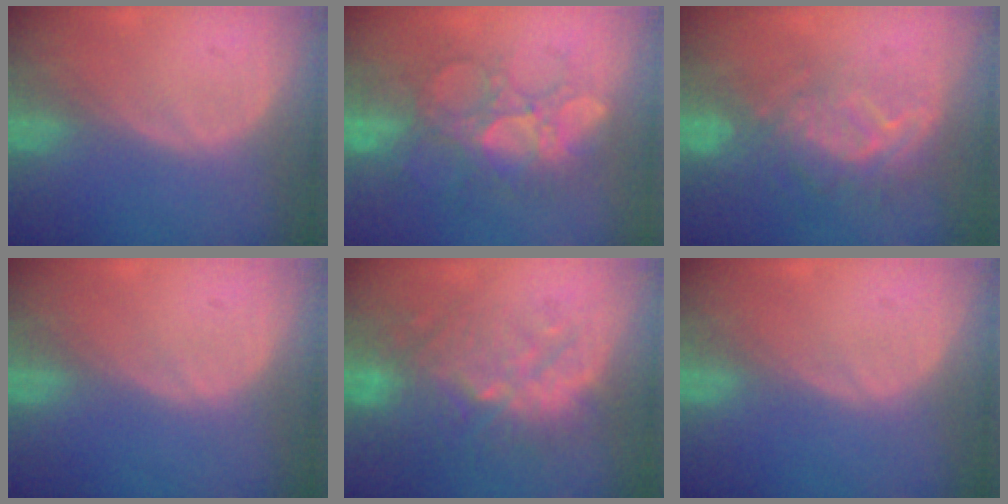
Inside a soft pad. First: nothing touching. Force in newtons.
{"total": 8.7, "press": 8.6, "slide": 1.5}
{"total": 9.5, "press": 8.3, "slide": 4.7}
{"total": 0.0}
{"total": 9.9, "press": 9.5, "slide": 2.5}
{"total": 0.0}